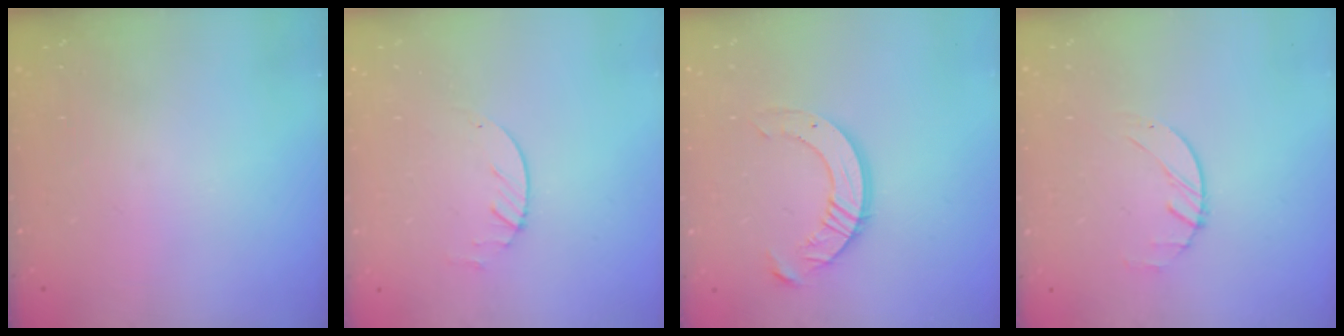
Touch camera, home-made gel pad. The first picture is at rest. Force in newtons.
{"total": 1.9, "press": 1.9, "slide": 0.3}
{"total": 10.5, "press": 10.4, "slide": 0.9}
{"total": 1.2, "press": 1.2, "slide": 0.2}